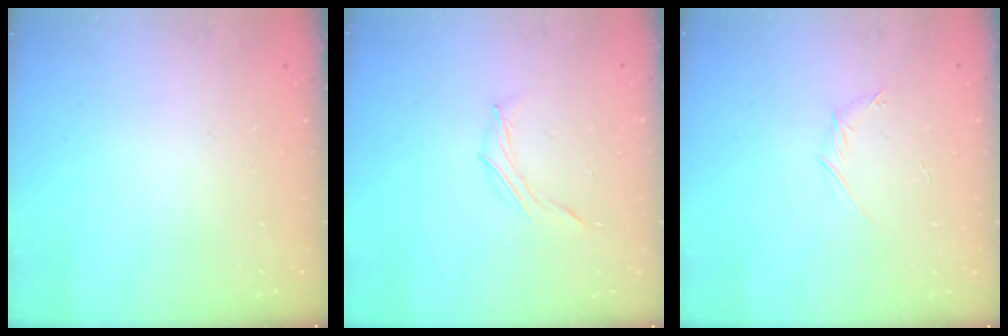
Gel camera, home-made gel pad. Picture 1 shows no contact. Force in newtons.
{"total": 4.1, "press": 3.9, "slide": 1.2}
{"total": 4.1, "press": 3.9, "slide": 1.2}